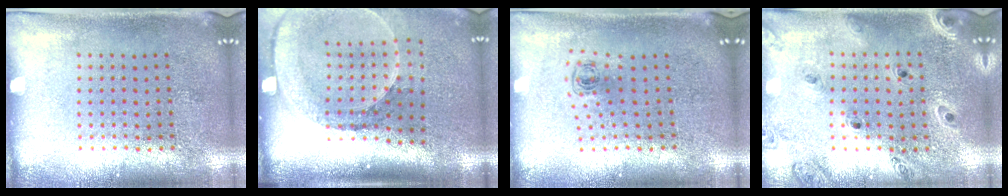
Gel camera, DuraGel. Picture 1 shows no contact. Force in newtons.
{"total": 2.6, "press": 1.9, "slide": 1.8}
{"total": 0.5, "press": 0.3, "slide": 0.4}
{"total": 0.9, "press": 0.9, "slide": 0.1}